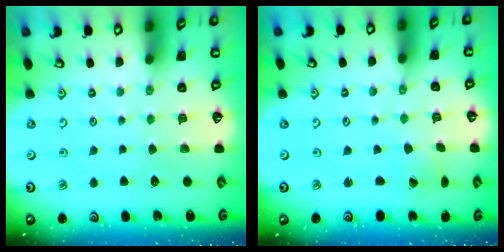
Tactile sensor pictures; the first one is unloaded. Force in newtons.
{"total": 0.0}